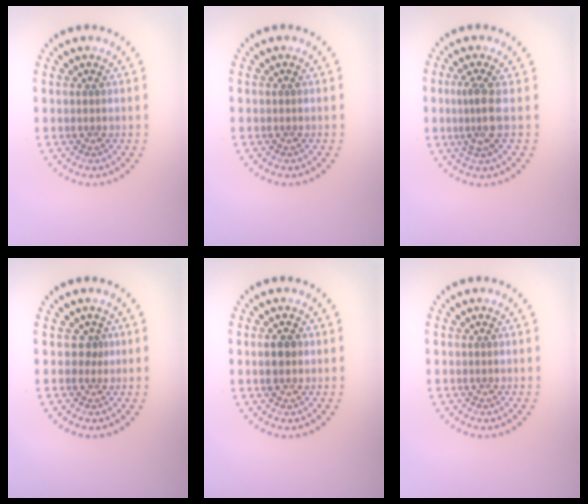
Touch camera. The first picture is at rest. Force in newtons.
{"total": 0.0}
{"total": 2.5, "press": 1.9, "slide": 1.7}
{"total": 0.7, "press": 0.4, "slide": 0.6}
{"total": 1.8, "press": 1.8, "slide": 0.1}
{"total": 0.0}